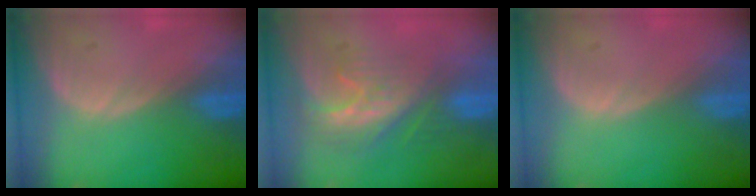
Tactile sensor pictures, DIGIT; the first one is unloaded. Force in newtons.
{"total": 8.8, "press": 7.5, "slide": 4.6}
{"total": 0.0}